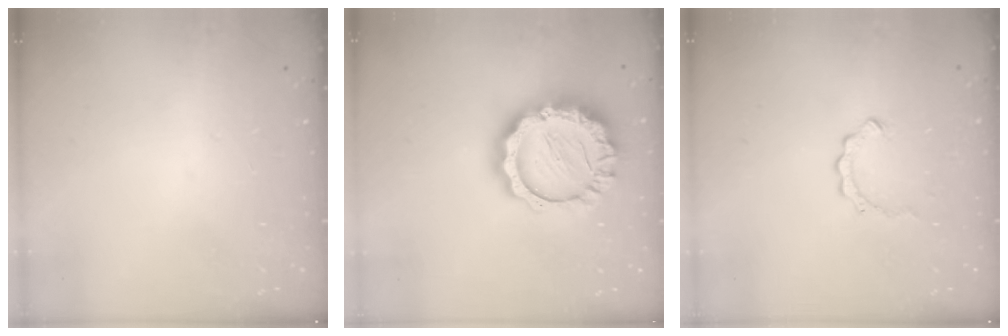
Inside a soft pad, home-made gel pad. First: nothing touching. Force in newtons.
{"total": 19.7, "press": 19.6, "slide": 1.9}
{"total": 2.7, "press": 2.6, "slide": 0.3}